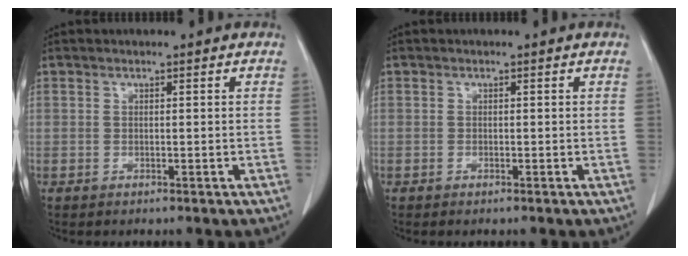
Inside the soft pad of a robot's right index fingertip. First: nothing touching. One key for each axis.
{"total": 0.0}